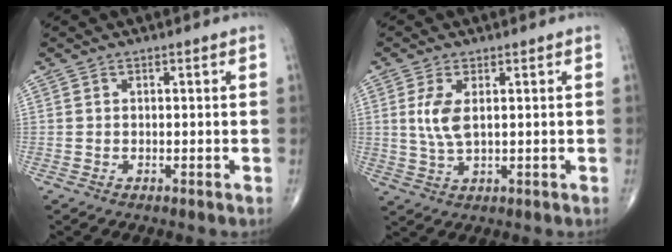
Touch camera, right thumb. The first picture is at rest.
{"total": 5.3, "force": [1.2, 2.2, 4.6], "torque": [-0.104, -0.006, 0.028]}